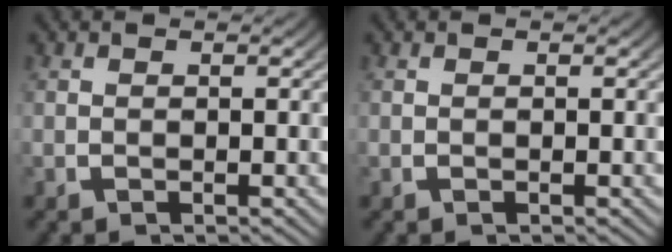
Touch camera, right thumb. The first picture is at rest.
{"total": 0.0}